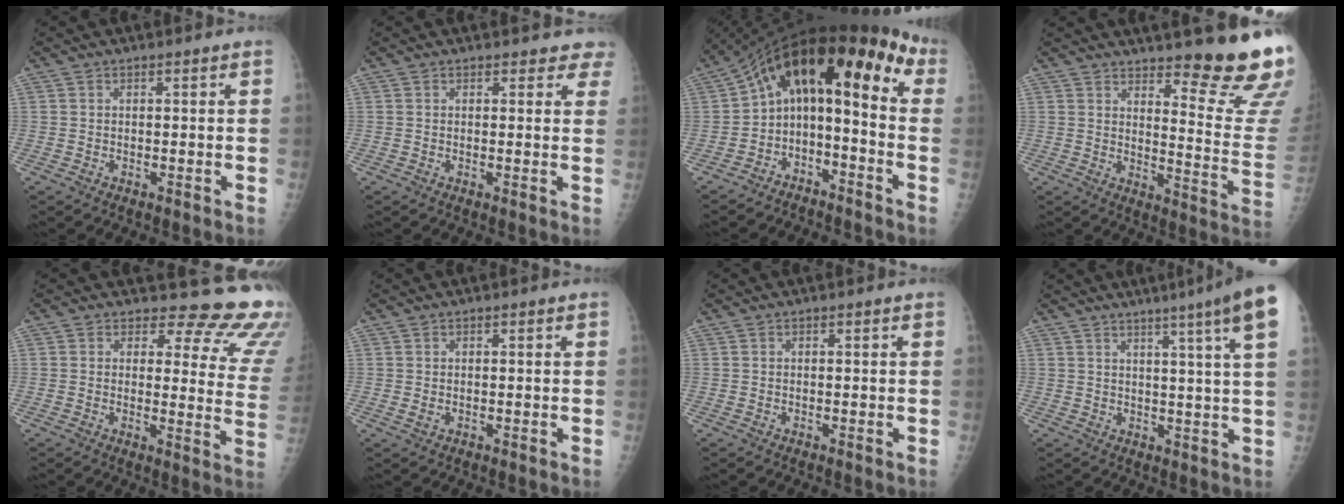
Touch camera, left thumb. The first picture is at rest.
{"total": 3.4, "force": [3.0, 1.6, 0.1], "torque": [0.033, -0.016, 0.011]}
{"total": 14.7, "force": [-1.9, 7.6, 12.4], "torque": [-0.152, 0.101, -0.038]}
{"total": 17.8, "force": [13.4, 2.8, 11.4], "torque": [-0.118, -0.121, 0.174]}
{"total": 15.8, "force": [14.2, 5.7, 4.0], "torque": [0.005, -0.130, 0.127]}
{"total": 1.1, "force": [-0.1, 0.7, 0.8], "torque": [-0.020, 0.005, -0.002]}
{"total": 0.0}
{"total": 12.5, "force": [7.3, -0.9, 10.1], "torque": [-0.137, -0.018, 0.076]}